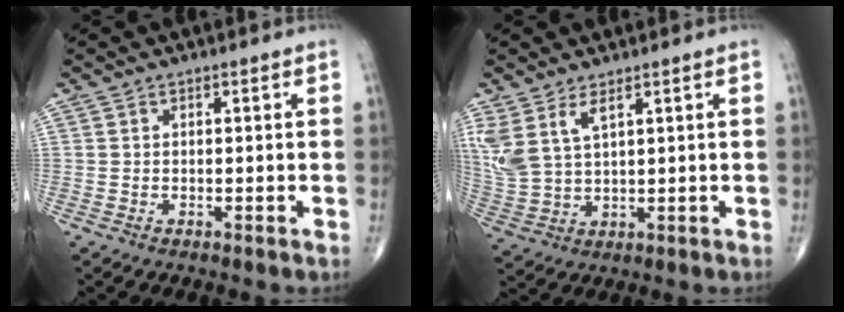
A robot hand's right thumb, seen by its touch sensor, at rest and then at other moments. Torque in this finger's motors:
{"motor_torque": [0.09, 0.11, 0.58, 0.59, 0.05]}